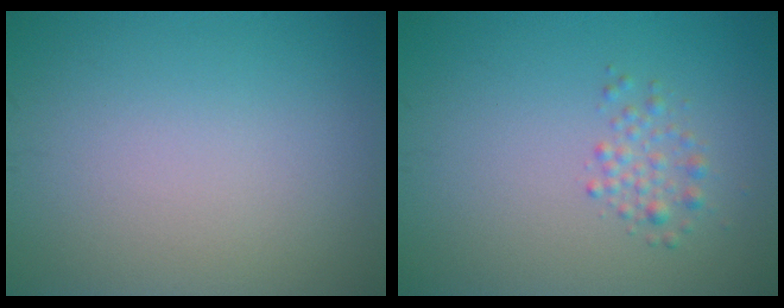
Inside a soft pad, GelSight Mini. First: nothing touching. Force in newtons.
{"total": 1.6, "press": 1.6, "slide": 0.1}